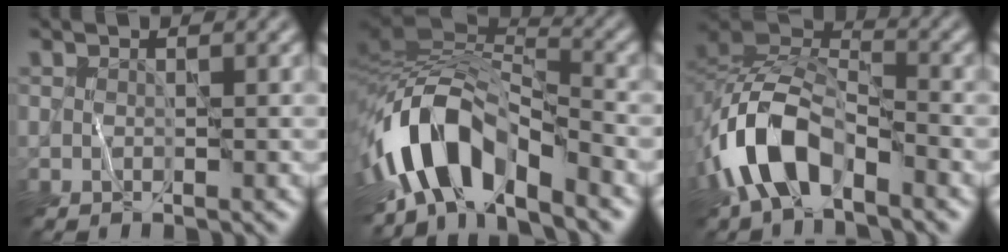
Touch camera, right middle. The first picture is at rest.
{"total": 11.1, "force": [-5.2, 5.4, 8.2], "torque": [-0.142, 0.007, -0.099]}
{"total": 8.2, "force": [-4.3, 4.5, 5.4], "torque": [-0.101, 0.000, -0.088]}